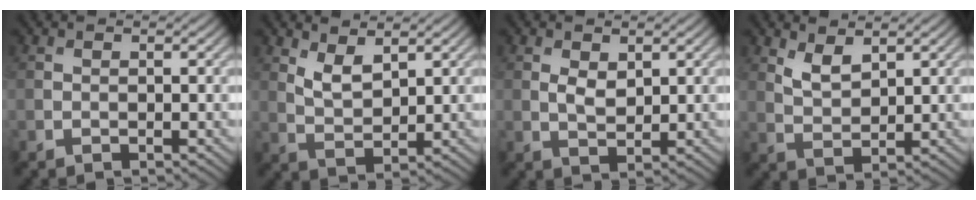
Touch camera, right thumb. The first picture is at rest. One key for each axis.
{"total": 3.7, "fx": 2.3, "fy": 1.6, "fz": 2.4, "tx": -0.056, "ty": -0.011, "tz": 0.049}
{"total": 2.5, "fx": 0.9, "fy": 1.4, "fz": 1.9, "tx": -0.043, "ty": -0.006, "tz": 0.020}
{"total": 3.4, "fx": 2.2, "fy": 1.5, "fz": 2.1, "tx": -0.050, "ty": -0.010, "tz": 0.048}